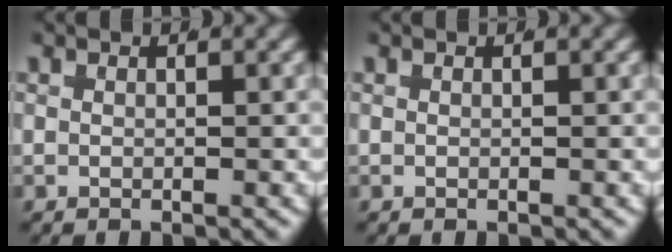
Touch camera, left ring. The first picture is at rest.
{"total": 0.0}